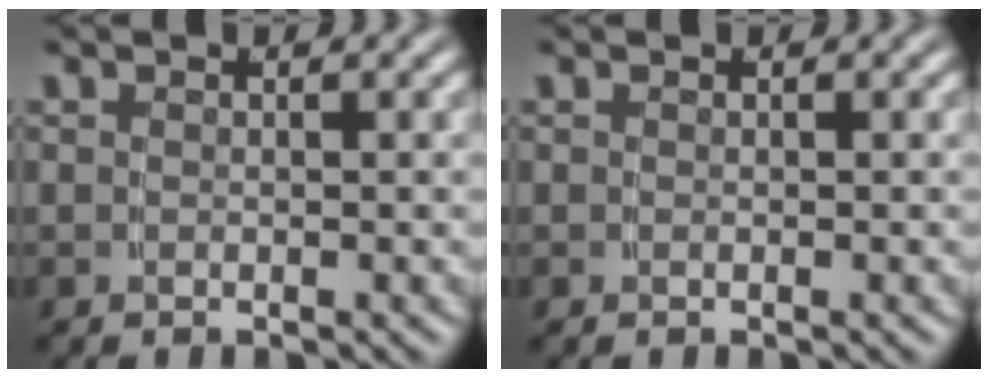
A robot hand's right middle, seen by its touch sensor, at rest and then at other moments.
{"total": 0.0}